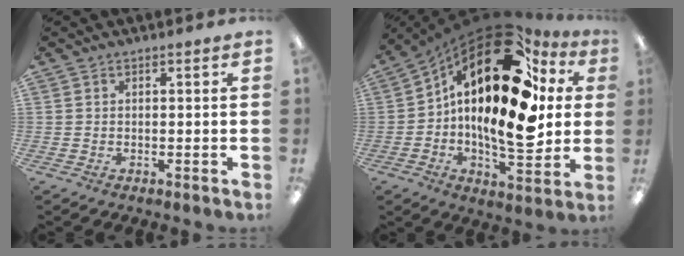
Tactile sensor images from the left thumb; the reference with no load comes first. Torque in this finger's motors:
{"motor_torque": [1.10, 3.90, 2.77, 0.00, 0.36]}